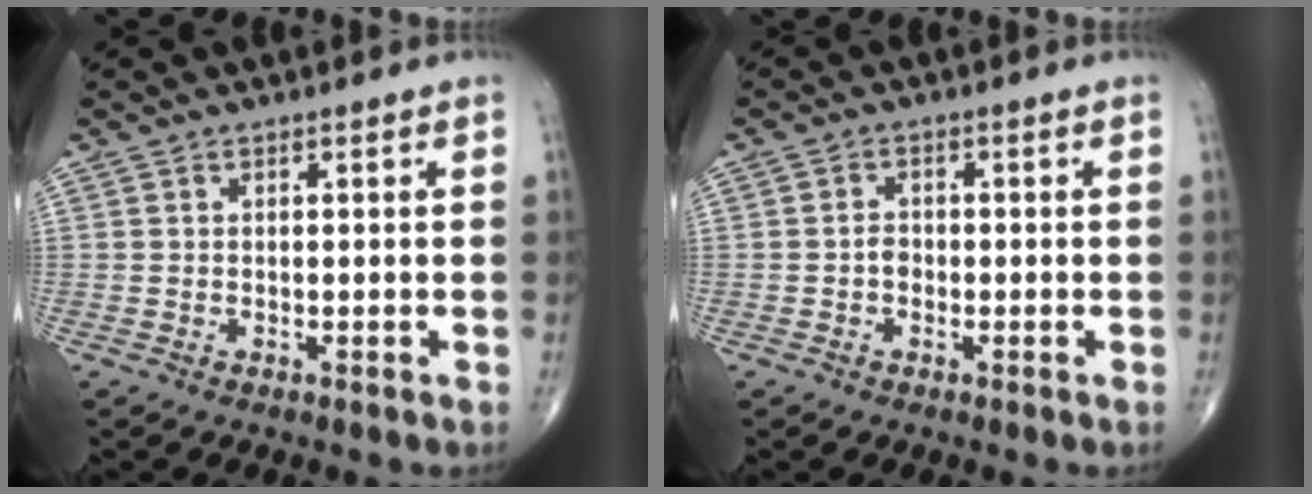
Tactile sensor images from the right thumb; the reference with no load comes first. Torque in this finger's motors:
{"motor_torque": [-0.11, -0.15, -0.02, 0.03, -0.04]}